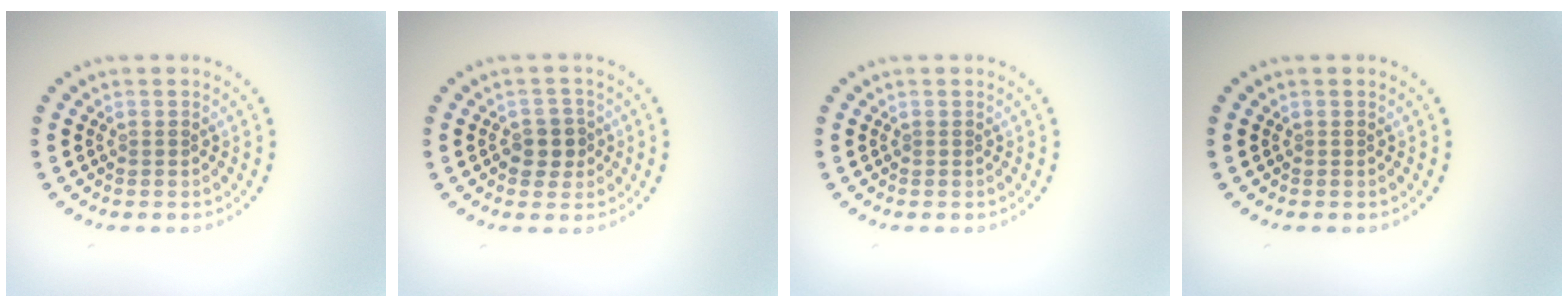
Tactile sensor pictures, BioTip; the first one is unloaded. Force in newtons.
{"total": 2.4, "press": 2.3, "slide": 0.8}
{"total": 0.0}
{"total": 0.0}